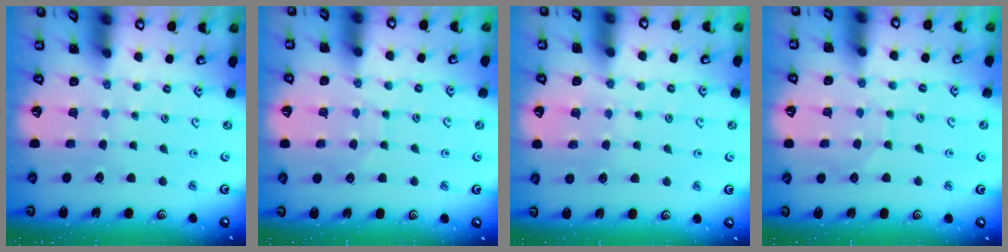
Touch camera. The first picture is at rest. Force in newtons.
{"total": 5.5, "press": 5.5, "slide": 0.5}
{"total": 7.0, "press": 7.0, "slide": 0.5}
{"total": 6.1, "press": 6.1, "slide": 0.5}